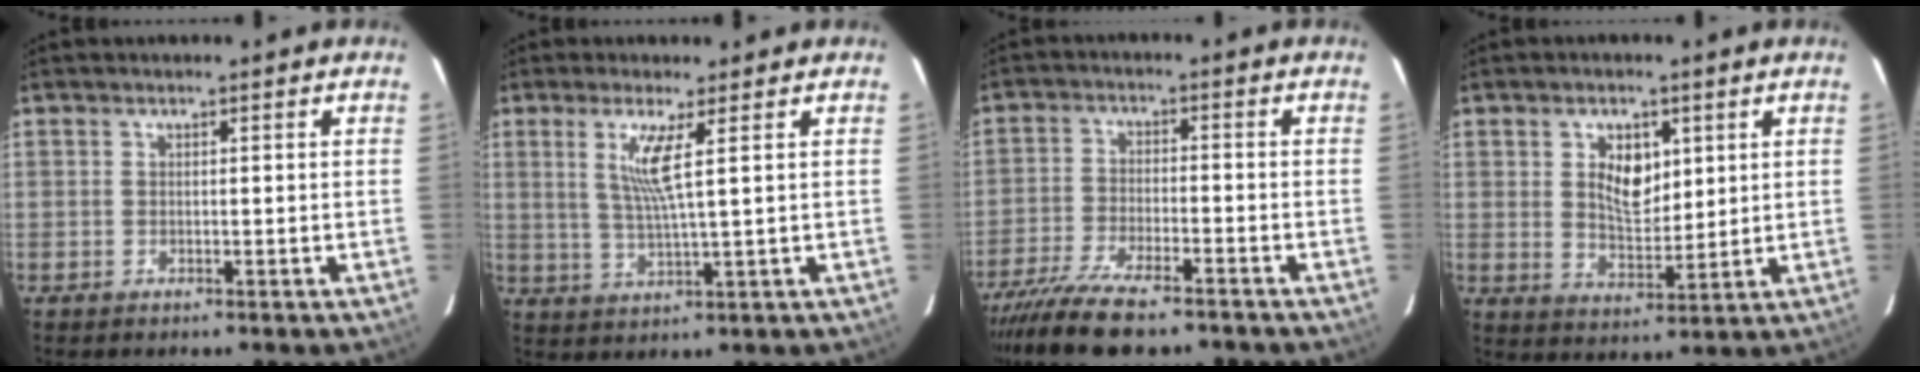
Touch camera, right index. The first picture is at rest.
{"total": 5.3, "force": [1.9, -0.4, 4.9], "torque": [-0.095, -0.009, 0.037]}
{"total": 13.0, "force": [-10.5, 3.2, 7.0], "torque": [-0.160, -0.036, -0.186]}
{"total": 7.2, "force": [2.3, 4.2, 5.3], "torque": [-0.087, 0.002, 0.047]}